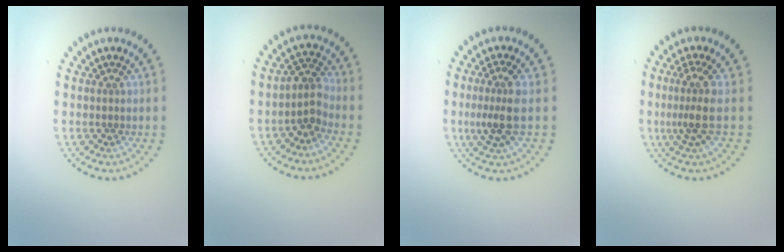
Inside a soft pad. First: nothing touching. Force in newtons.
{"total": 2.5, "press": 2.0, "slide": 1.6}
{"total": 3.0, "press": 2.6, "slide": 1.5}
{"total": 2.8, "press": 2.0, "slide": 1.9}